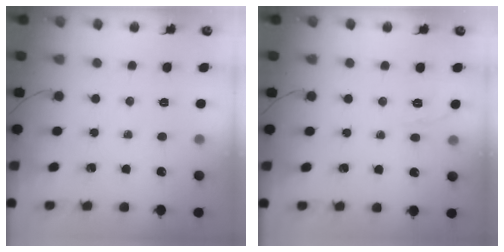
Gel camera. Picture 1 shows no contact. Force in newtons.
{"total": 1.7, "press": 0.5, "slide": 1.6}